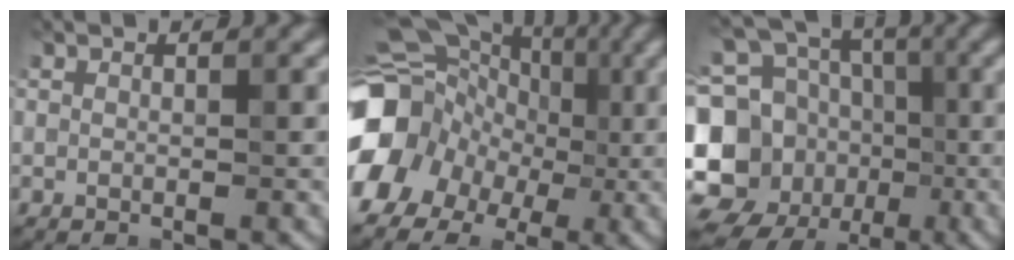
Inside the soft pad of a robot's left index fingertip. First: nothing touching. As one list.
[{"total": 11.8, "force": [-2.7, 10.1, 5.5], "torque": [-0.115, 0.002, -0.065]}, {"total": 15.4, "force": [-2.6, 13.5, 6.9], "torque": [-0.173, 0.011, -0.051]}]